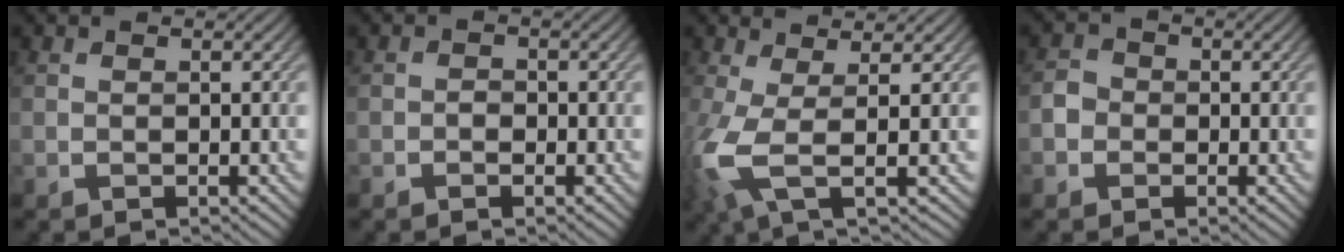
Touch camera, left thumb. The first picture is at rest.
{"total": 1.1, "force": [-0.5, 0.8, 0.4], "torque": [-0.004, 0.000, -0.010]}
{"total": 6.0, "force": [0.0, 1.4, 5.8], "torque": [-0.134, -0.003, -0.007]}
{"total": 2.0, "force": [-0.7, 1.8, 0.4], "torque": [-0.003, 0.006, -0.020]}